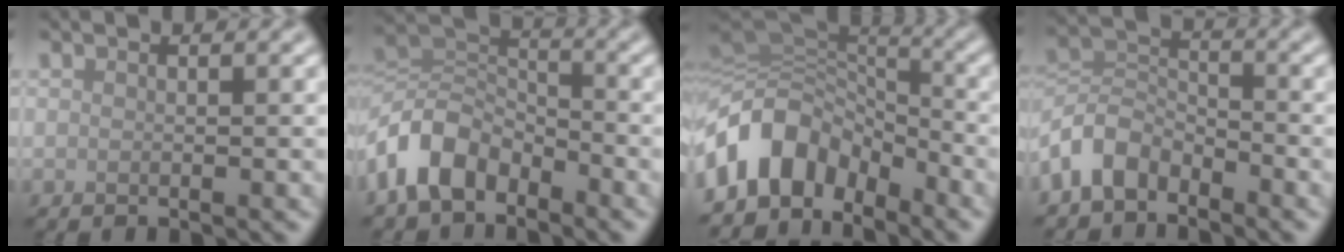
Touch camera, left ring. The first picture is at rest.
{"total": 6.8, "force": [-4.0, 4.2, 3.5], "torque": [-0.071, 0.007, -0.088]}
{"total": 8.9, "force": [-4.7, 6.1, 4.5], "torque": [-0.073, 0.017, -0.102]}
{"total": 4.7, "force": [-3.3, 2.7, 1.8], "torque": [-0.038, 0.008, -0.078]}